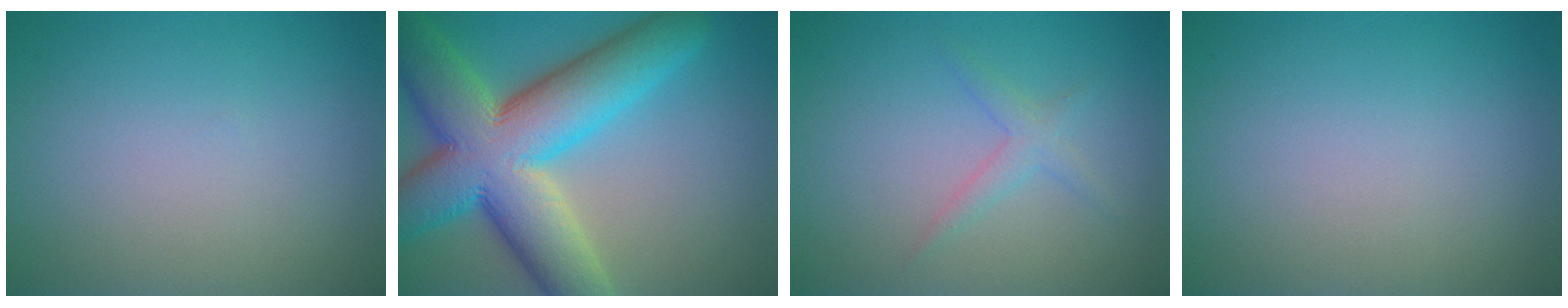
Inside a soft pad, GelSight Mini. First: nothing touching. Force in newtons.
{"total": 14.0, "press": 14.0, "slide": 0.9}
{"total": 1.6, "press": 1.6, "slide": 0.1}
{"total": 0.0}